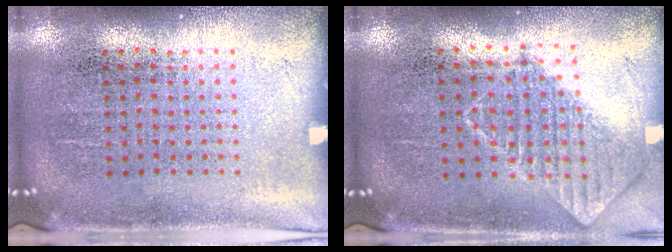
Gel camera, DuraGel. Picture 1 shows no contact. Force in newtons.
{"total": 0.8, "press": 0.8, "slide": 0.1}